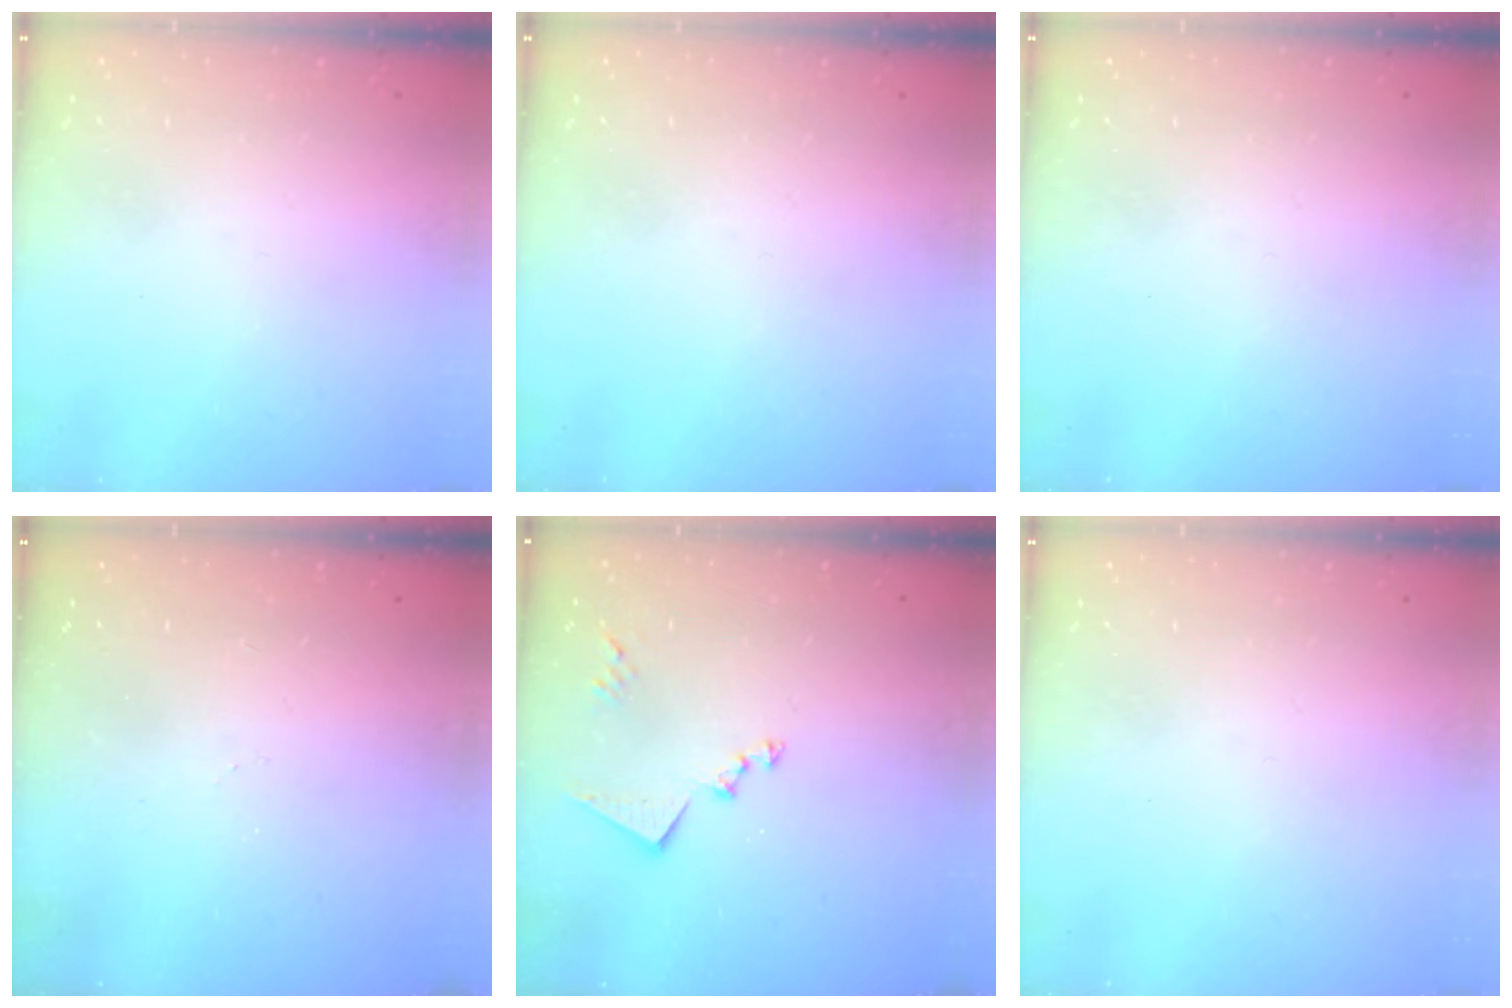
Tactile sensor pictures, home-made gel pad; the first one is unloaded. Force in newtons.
{"total": 0.0}
{"total": 0.0}
{"total": 6.2, "press": 6.2, "slide": 0.7}
{"total": 11.8, "press": 11.8, "slide": 0.7}
{"total": 0.0}